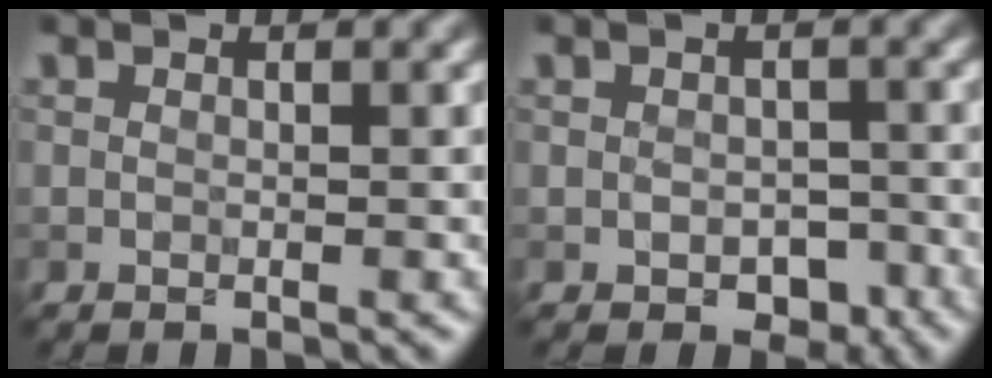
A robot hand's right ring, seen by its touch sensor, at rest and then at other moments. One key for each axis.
{"total": 2.4, "fx": -1.0, "fy": 1.7, "fz": 1.3, "tx": -0.014, "ty": -0.003, "tz": -0.012}